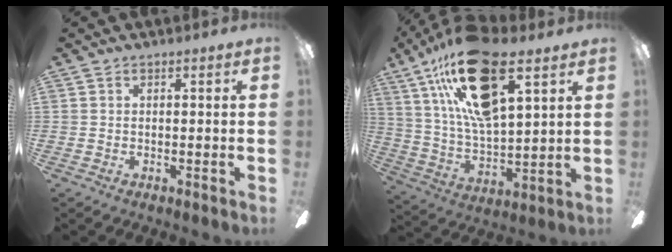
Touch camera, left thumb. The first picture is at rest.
{"total": 23.8, "force": [13.4, 8.7, 17.6], "torque": [-0.346, -0.051, 0.222]}